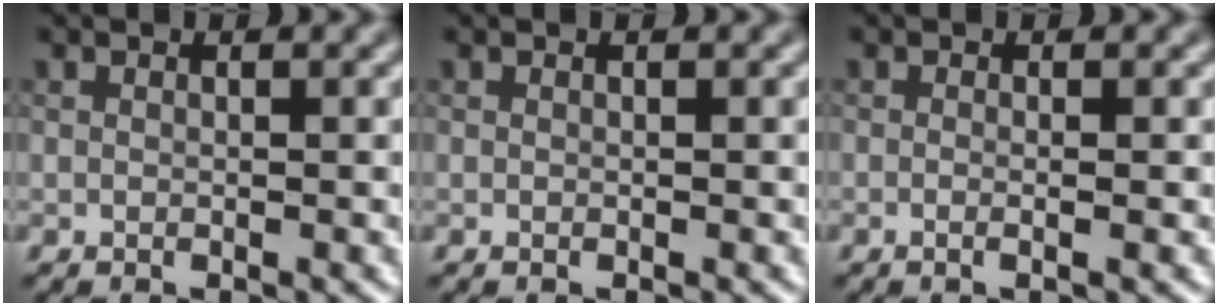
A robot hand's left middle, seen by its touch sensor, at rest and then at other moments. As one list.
[{"total": 0.0}, {"total": 1.0, "force": [-0.2, 0.3, 0.9], "torque": [-0.006, 0.002, -0.017]}]